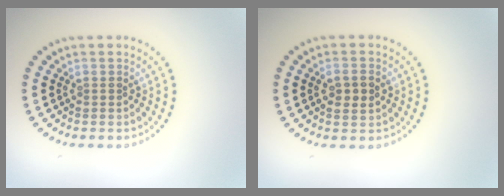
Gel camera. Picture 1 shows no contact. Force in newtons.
{"total": 2.1, "press": 2.1, "slide": 0.3}